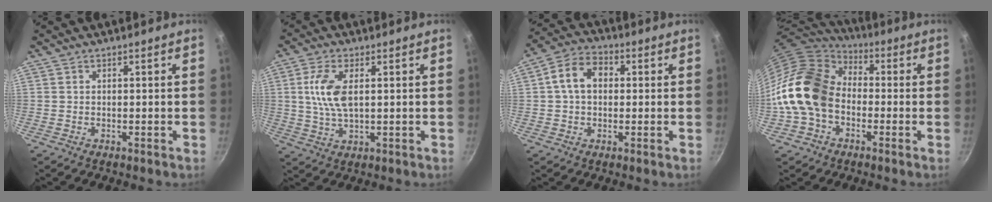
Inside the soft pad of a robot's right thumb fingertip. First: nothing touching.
{"total": 8.0, "force": [1.5, 3.7, 7.0], "torque": [-0.140, 0.001, 0.028]}
{"total": 8.4, "force": [1.0, 6.1, 5.7], "torque": [-0.081, 0.022, 0.003]}
{"total": 17.8, "force": [-2.5, 13.2, 11.7], "torque": [-0.199, 0.047, -0.061]}